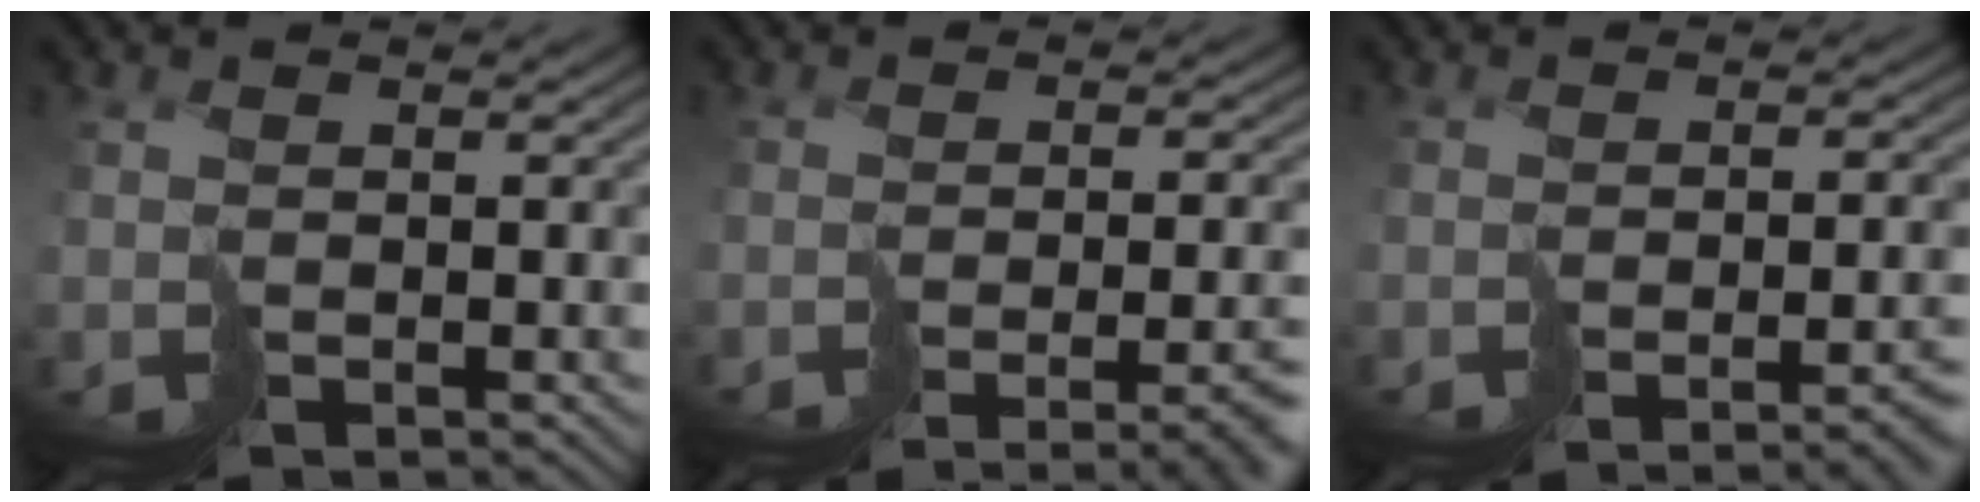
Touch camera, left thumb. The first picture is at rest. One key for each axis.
{"total": 7.1, "fx": -5.3, "fy": 1.1, "fz": 4.5, "tx": -0.044, "ty": -0.008, "tz": -0.054}
{"total": 5.3, "fx": -3.9, "fy": 0.4, "fz": 3.6, "tx": -0.031, "ty": -0.010, "tz": -0.048}